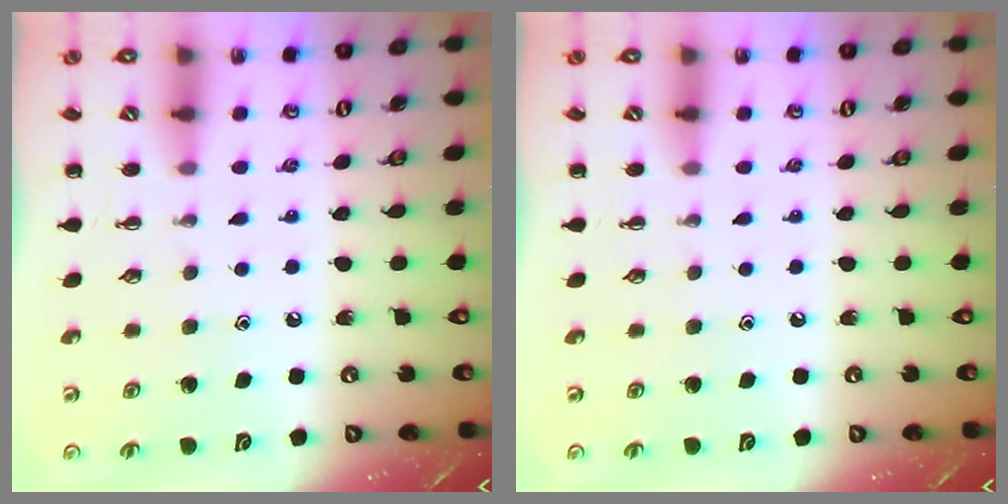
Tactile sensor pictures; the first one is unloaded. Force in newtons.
{"total": 0.0}